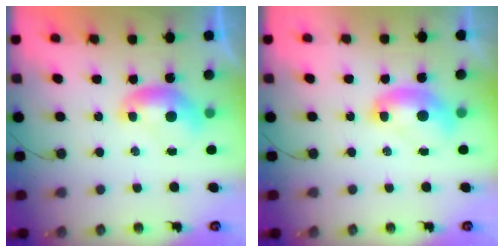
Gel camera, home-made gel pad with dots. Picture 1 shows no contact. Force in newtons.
{"total": 2.0, "press": 2.0, "slide": 0.0}